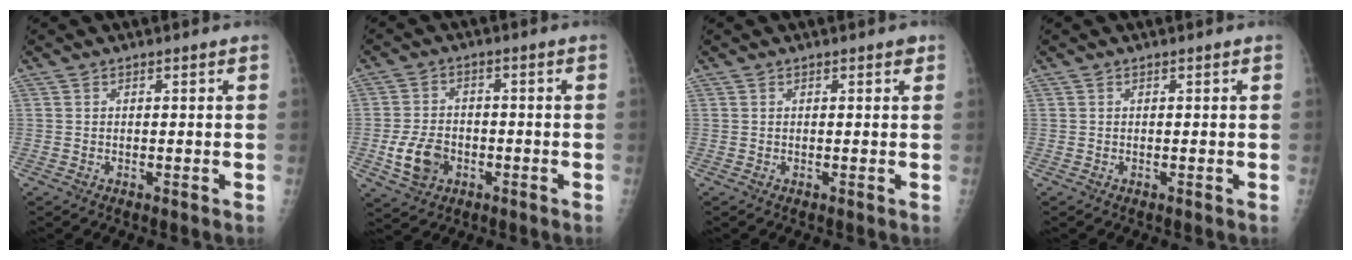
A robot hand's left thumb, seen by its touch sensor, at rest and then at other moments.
{"total": 7.5, "force": [-2.4, 5.5, 4.5], "torque": [-0.075, 0.010, -0.039]}
{"total": 0.9, "force": [0.5, 0.4, 0.6], "torque": [-0.003, 0.000, 0.004]}
{"total": 0.0}